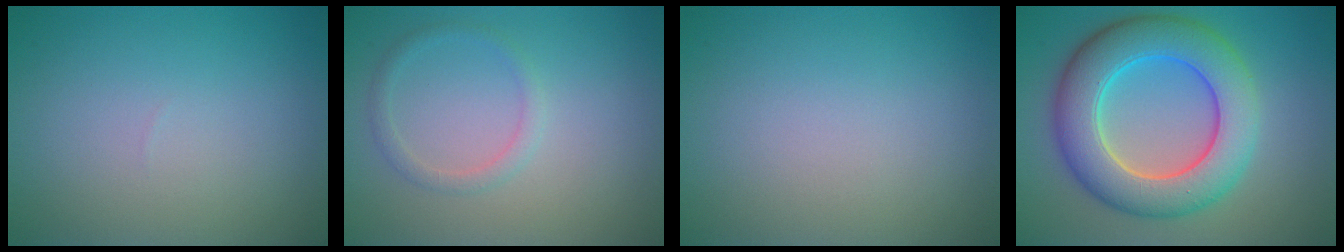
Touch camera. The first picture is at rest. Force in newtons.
{"total": 1.3, "press": 1.3, "slide": 0.1}
{"total": 0.0}
{"total": 9.2, "press": 9.2, "slide": 0.3}